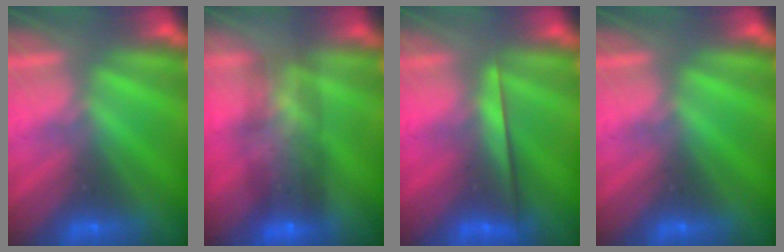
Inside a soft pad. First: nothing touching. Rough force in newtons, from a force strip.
{"total": 7.0}
{"total": 2.3}
{"total": 0.0}